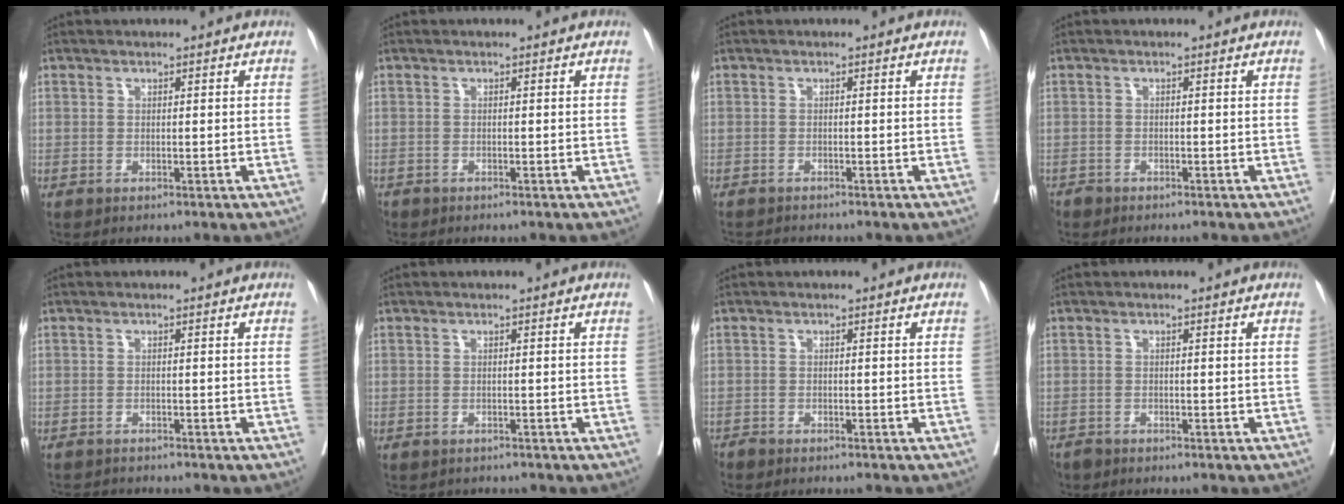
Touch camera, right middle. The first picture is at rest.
{"total": 1.3, "force": [-1.1, 0.7, 0.2], "torque": [-0.009, -0.001, -0.020]}
{"total": 2.5, "force": [-2.5, 0.2, 0.5], "torque": [-0.005, -0.008, -0.039]}
{"total": 2.1, "force": [-1.9, 1.0, 0.1], "torque": [-0.004, -0.001, -0.032]}
{"total": 3.0, "force": [-2.9, 0.3, 0.4], "torque": [-0.002, -0.009, -0.046]}
{"total": 2.3, "force": [-2.0, 1.0, 0.2], "torque": [-0.010, -0.002, -0.030]}
{"total": 3.4, "force": [-3.3, 0.4, 0.7], "torque": [-0.003, -0.007, -0.051]}
{"total": 2.1, "force": [-1.9, 1.0, 0.1], "torque": [-0.004, -0.003, -0.033]}